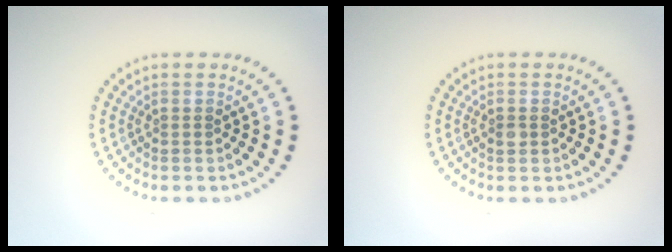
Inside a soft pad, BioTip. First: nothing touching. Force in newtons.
{"total": 0.7, "press": 0.7, "slide": 0.0}